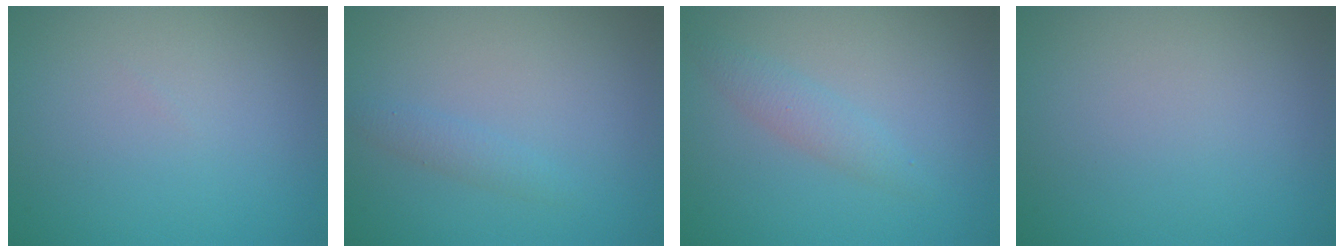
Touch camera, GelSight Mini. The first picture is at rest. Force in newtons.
{"total": 1.2, "press": 1.2, "slide": 0.1}
{"total": 1.8, "press": 1.8, "slide": 0.1}
{"total": 0.0}